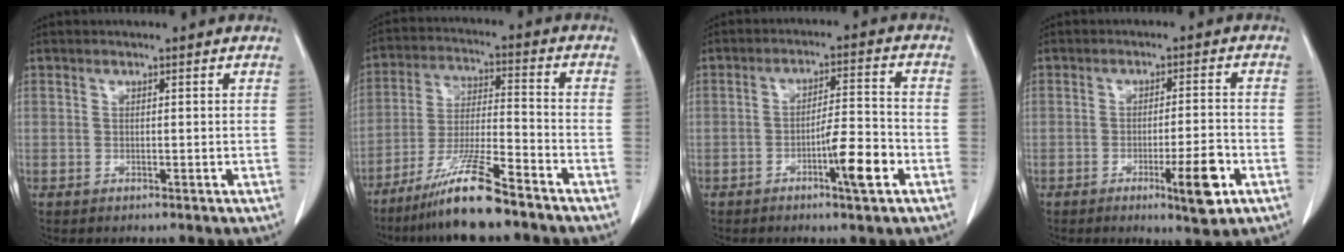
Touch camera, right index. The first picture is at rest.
{"total": 11.7, "force": [-8.9, 0.3, 7.6], "torque": [-0.148, -0.027, -0.167]}
{"total": 7.3, "force": [-3.3, 0.5, 6.5], "torque": [-0.104, 0.004, -0.053]}
{"total": 7.1, "force": [-3.2, 0.7, 6.3], "torque": [-0.091, -0.007, -0.044]}